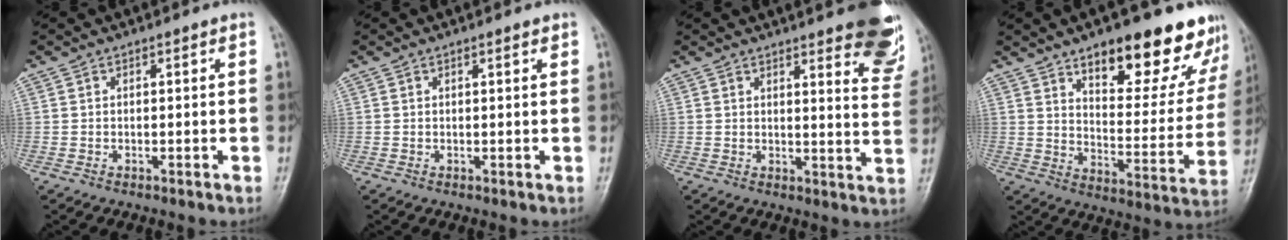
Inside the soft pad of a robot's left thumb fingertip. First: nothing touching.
{"total": 0.9, "force": [0.6, 0.1, 0.6], "torque": [-0.007, -0.003, 0.009]}
{"total": 15.4, "force": [10.5, 4.0, 10.5], "torque": [-0.094, -0.059, 0.113]}
{"total": 22.2, "force": [15.0, 8.4, 14.0], "torque": [-0.127, -0.080, 0.211]}